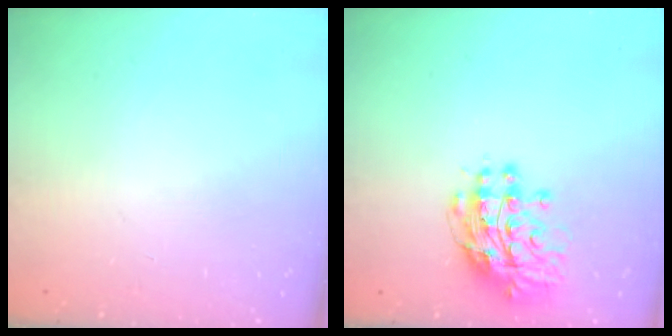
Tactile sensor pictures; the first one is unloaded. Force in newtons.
{"total": 12.2, "press": 12.1, "slide": 1.1}